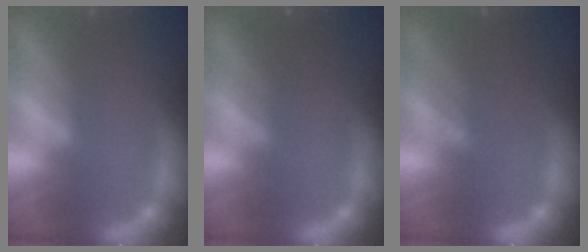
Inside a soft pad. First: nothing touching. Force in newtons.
{"total": 2.5}
{"total": 4.6}